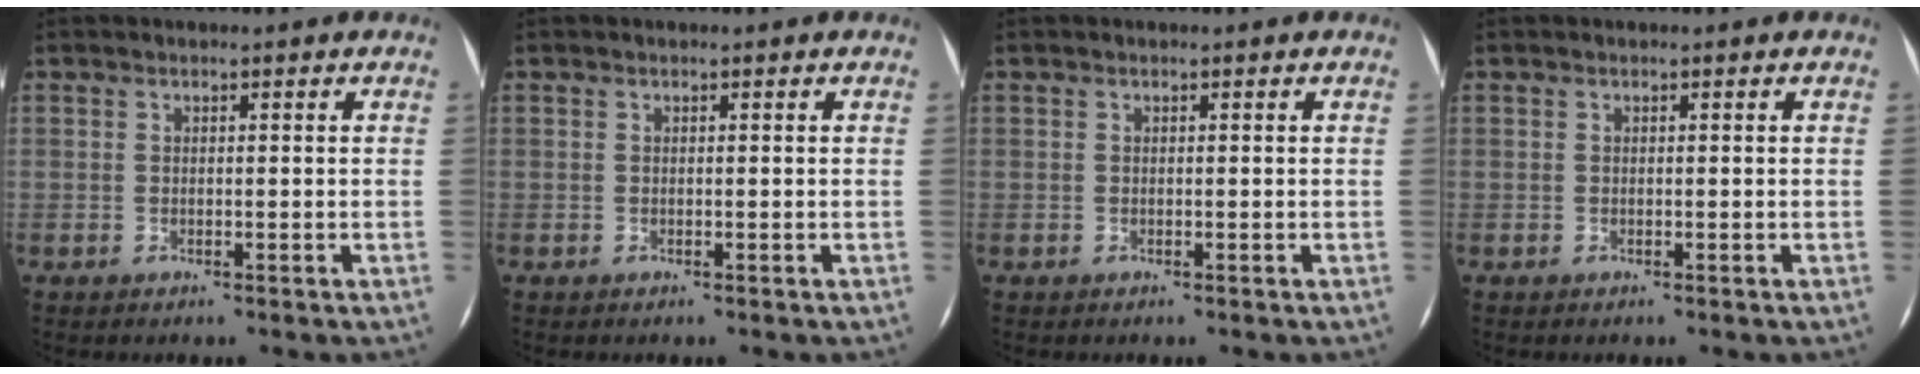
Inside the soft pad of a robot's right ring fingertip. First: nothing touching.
{"total": 0.0}
{"total": 0.0}
{"total": 0.0}